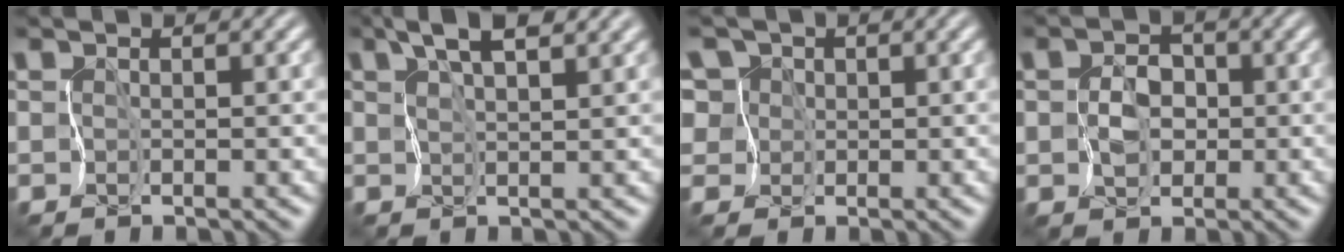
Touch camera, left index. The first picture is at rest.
{"total": 3.5, "force": [2.4, 0.7, 2.5], "torque": [-0.052, 0.006, 0.045]}
{"total": 6.7, "force": [2.9, 5.5, 2.4], "torque": [-0.056, 0.026, 0.020]}
{"total": 2.7, "force": [-0.6, 2.2, 1.4], "torque": [-0.017, -0.006, -0.010]}